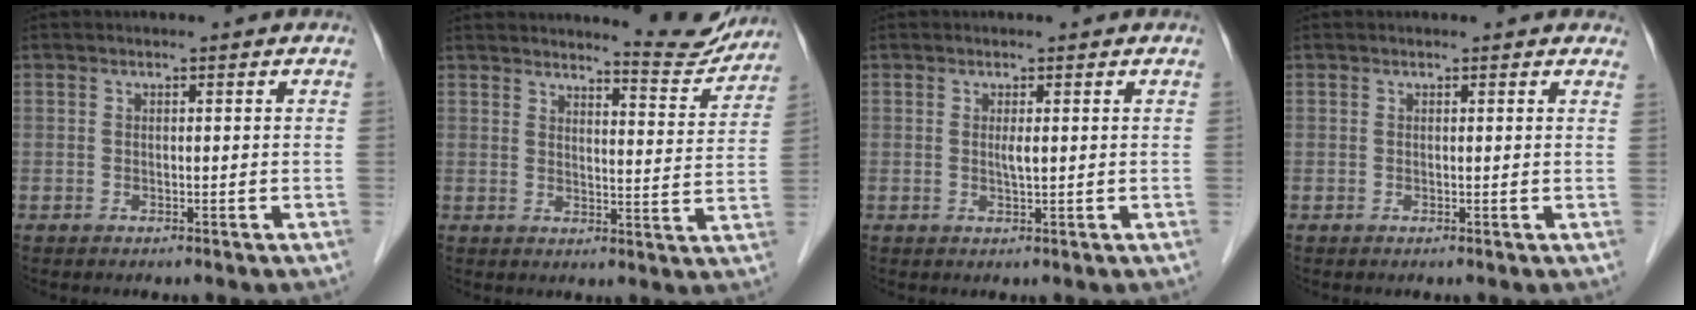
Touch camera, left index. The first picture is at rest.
{"total": 8.1, "force": [8.1, 0.3, 0.8], "torque": [-0.010, -0.032, 0.095]}
{"total": 1.2, "force": [0.3, 0.0, 1.1], "torque": [-0.026, -0.002, 0.006]}
{"total": 3.0, "force": [2.7, 0.9, 1.0], "torque": [-0.010, 0.011, 0.018]}